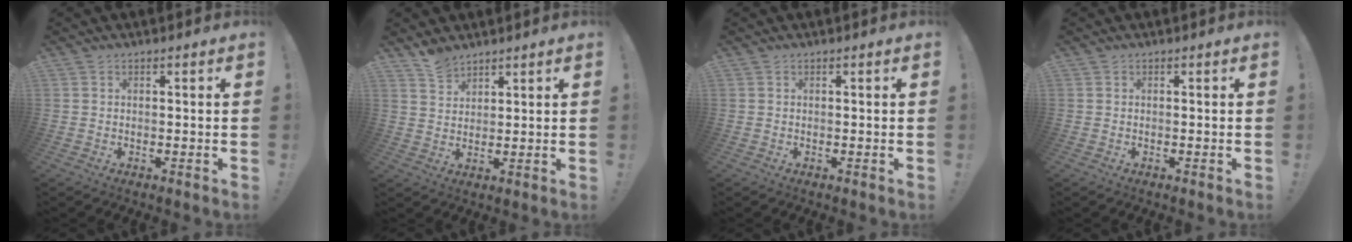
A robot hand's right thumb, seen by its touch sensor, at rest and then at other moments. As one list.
[{"total": 5.1, "force": [4.6, 2.1, 1.0], "torque": [-0.009, -0.029, 0.086]}, {"total": 0.0}, {"total": 0.0}]